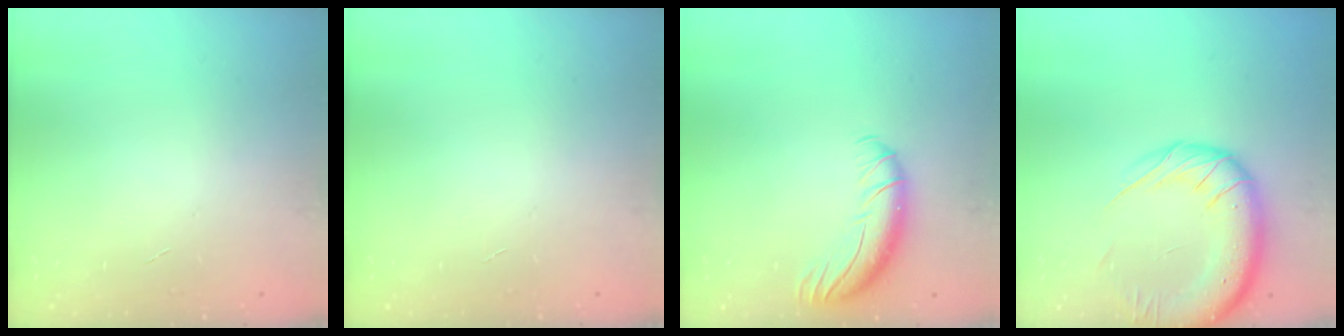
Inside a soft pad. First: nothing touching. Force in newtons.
{"total": 0.0}
{"total": 9.8, "press": 9.5, "slide": 2.4}
{"total": 18.2, "press": 17.7, "slide": 4.5}